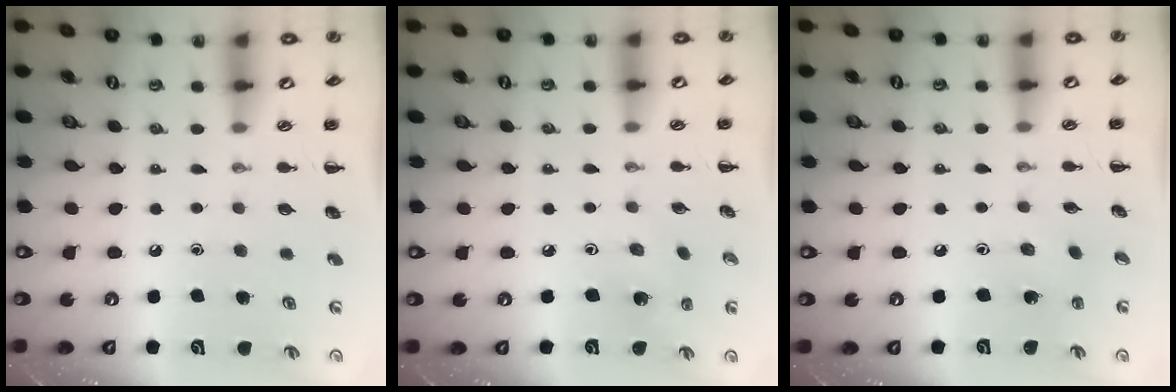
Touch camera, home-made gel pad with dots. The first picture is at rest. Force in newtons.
{"total": 2.6, "press": 2.5, "slide": 0.8}
{"total": 1.9, "press": 1.8, "slide": 0.6}